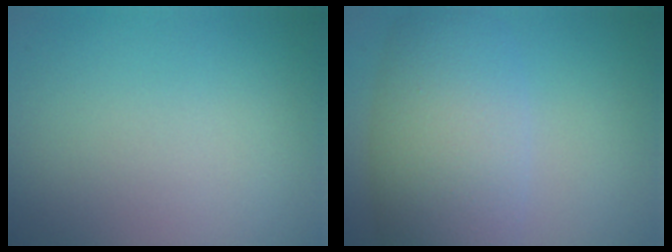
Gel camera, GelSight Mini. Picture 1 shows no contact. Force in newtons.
{"total": 7.9, "press": 7.9, "slide": 0.1}